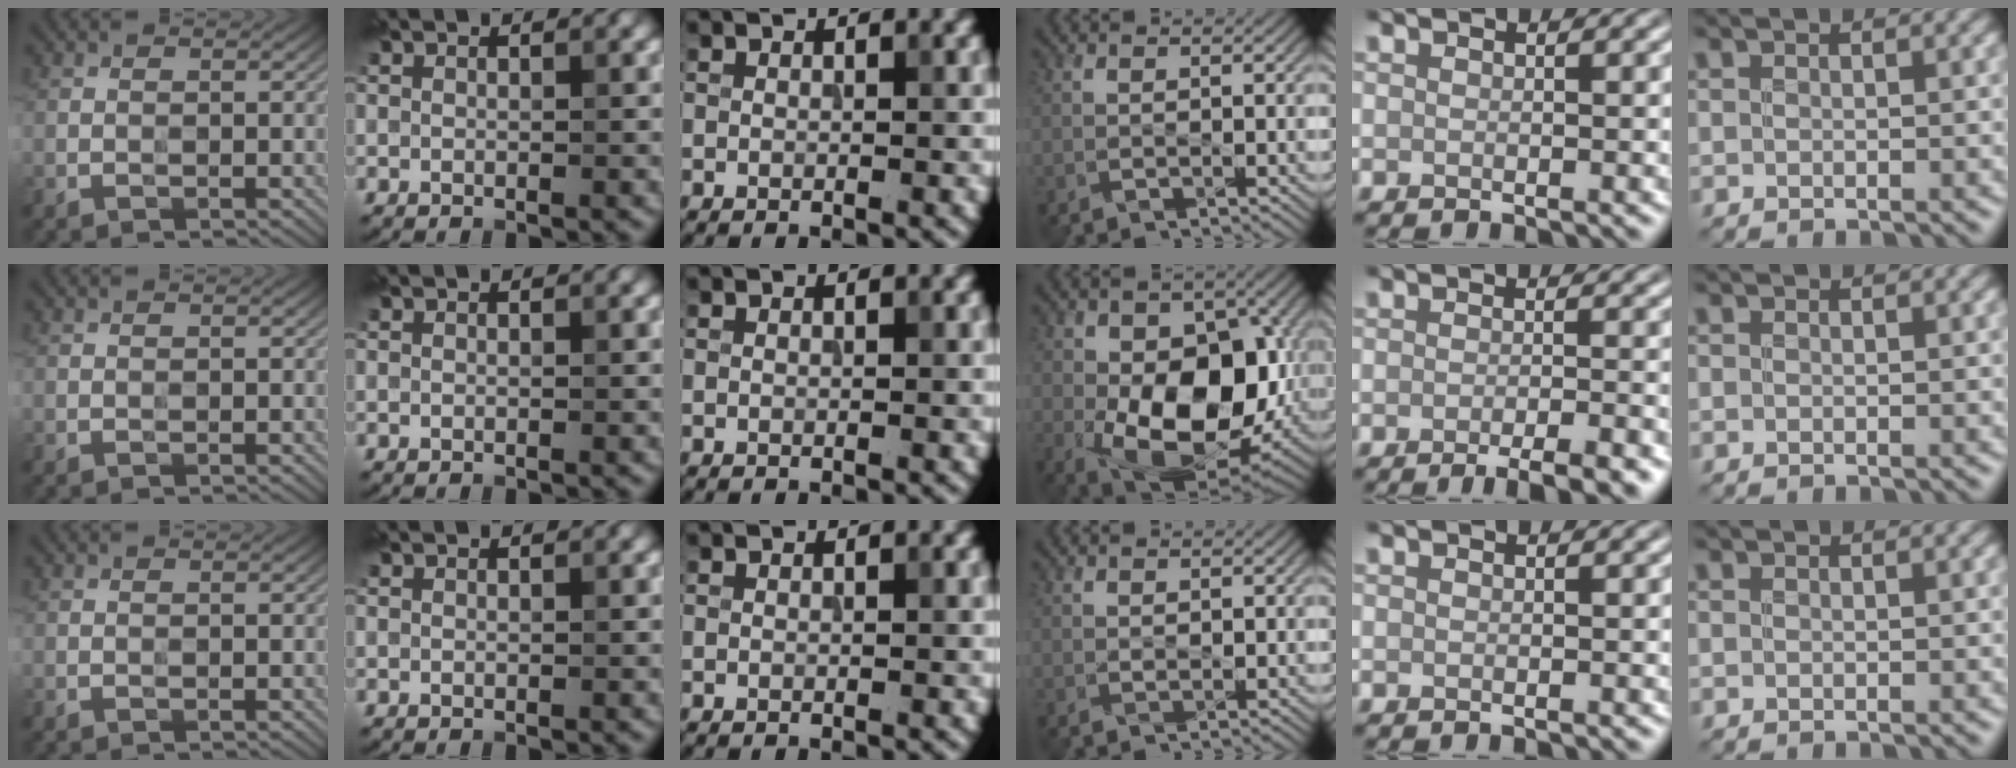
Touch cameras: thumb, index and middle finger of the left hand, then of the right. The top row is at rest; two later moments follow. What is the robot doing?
{"motion": "wipe", "object": "measuring cup"}